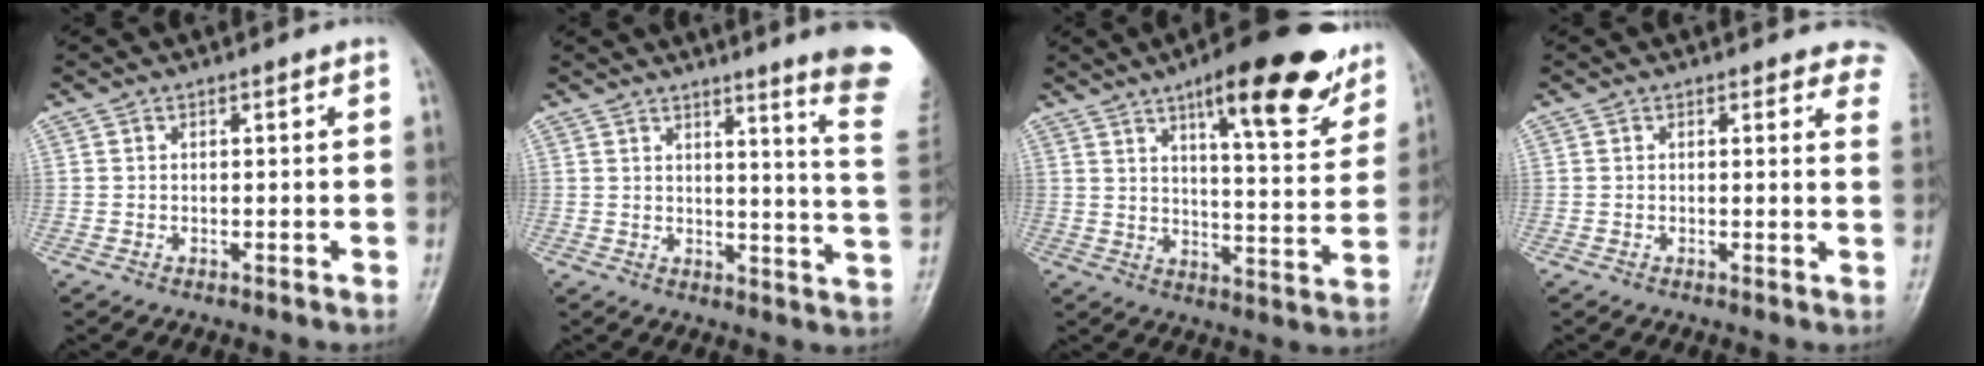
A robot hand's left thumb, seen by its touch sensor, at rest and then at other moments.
{"total": 15.0, "force": [10.9, -0.3, 10.4], "torque": [-0.112, -0.095, 0.116]}
{"total": 19.8, "force": [12.3, 5.4, 14.6], "torque": [-0.161, -0.051, 0.174]}
{"total": 5.8, "force": [5.2, 2.3, 1.5], "torque": [0.023, -0.018, 0.027]}